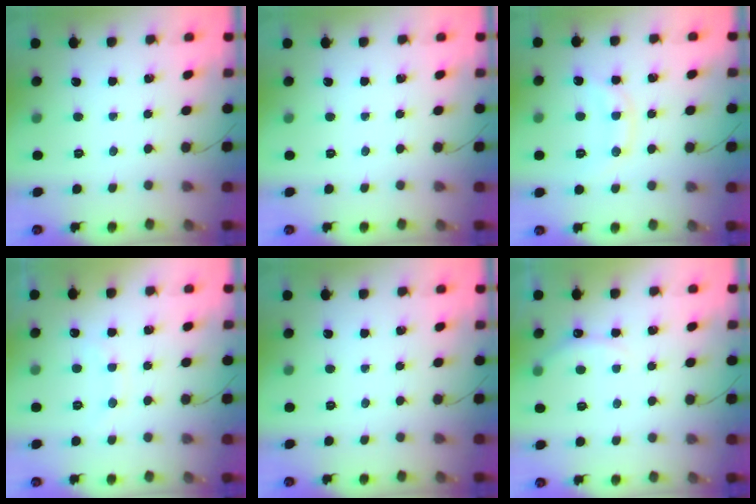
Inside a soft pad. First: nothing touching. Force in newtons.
{"total": 0.0}
{"total": 8.4, "press": 8.4, "slide": 0.3}
{"total": 7.2, "press": 7.1, "slide": 1.3}
{"total": 0.0}
{"total": 6.2, "press": 6.1, "slide": 1.1}